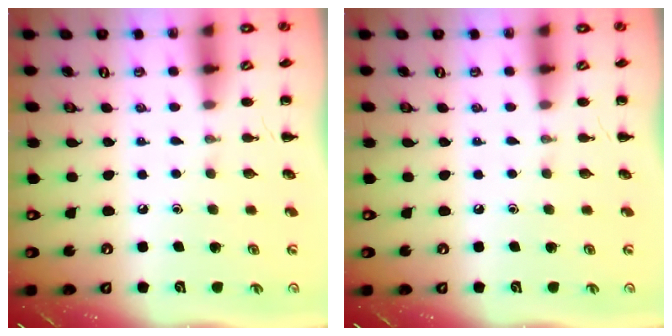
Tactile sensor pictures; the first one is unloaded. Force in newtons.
{"total": 0.0}